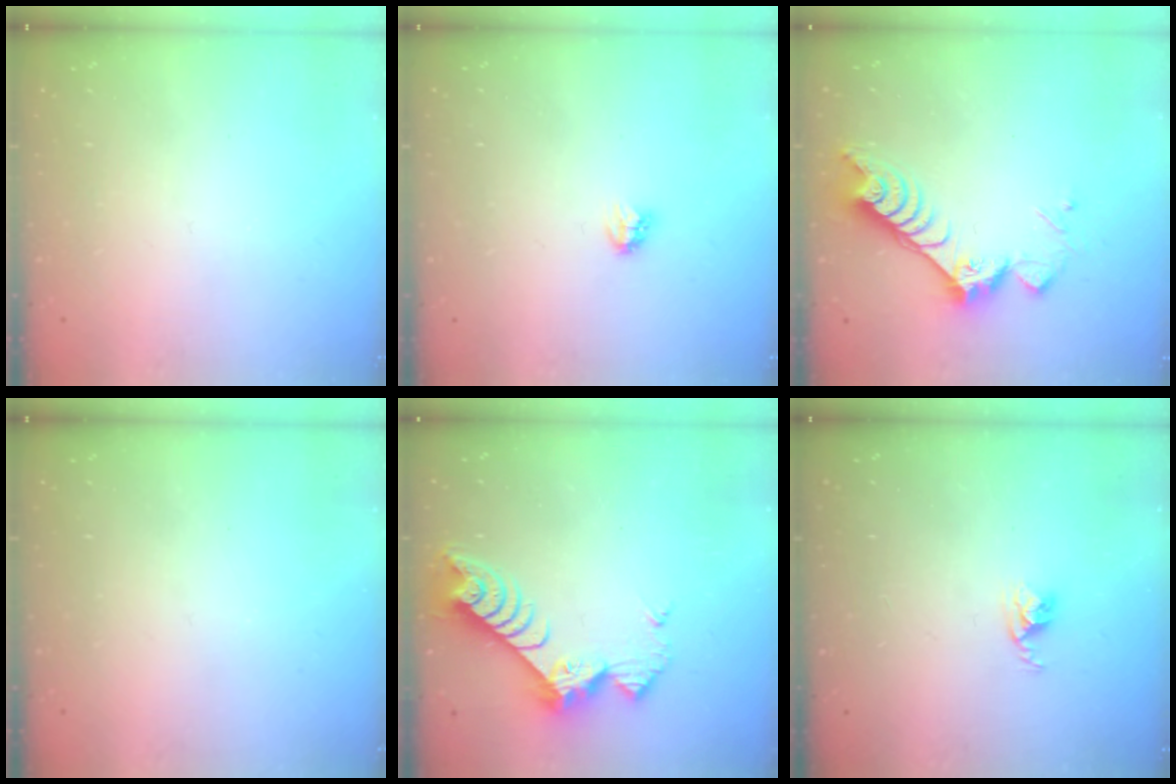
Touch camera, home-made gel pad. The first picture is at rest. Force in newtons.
{"total": 2.8, "press": 2.8, "slide": 0.3}
{"total": 10.1, "press": 10.0, "slide": 1.0}
{"total": 0.0}
{"total": 9.4, "press": 9.4, "slide": 0.7}
{"total": 2.5, "press": 2.5, "slide": 0.4}